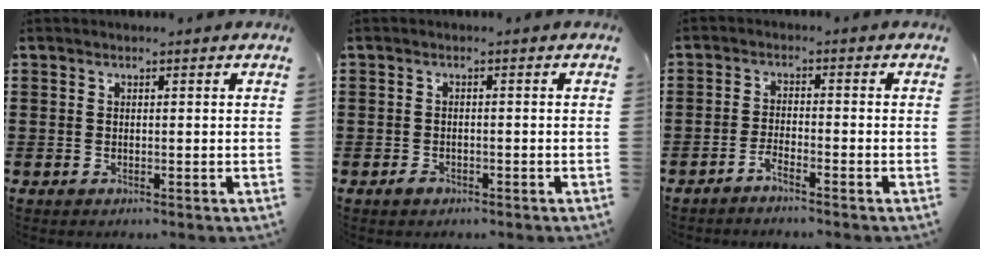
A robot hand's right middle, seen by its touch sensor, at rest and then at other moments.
{"total": 1.0, "force": [-0.8, 0.5, 0.5], "torque": [-0.012, -0.003, -0.014]}
{"total": 2.3, "force": [-2.0, 0.0, 1.0], "torque": [-0.028, -0.001, -0.040]}